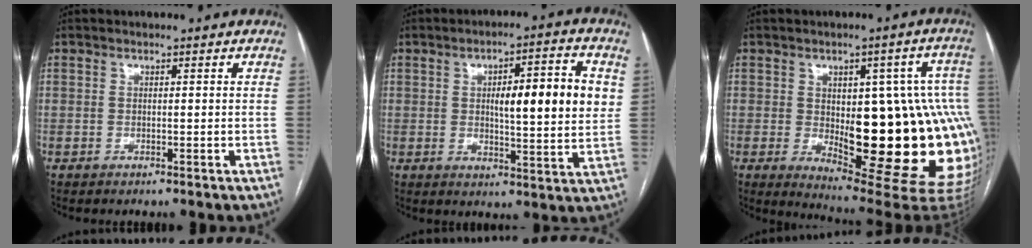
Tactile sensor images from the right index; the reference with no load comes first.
{"total": 12.5, "force": [2.5, 2.2, 12.0], "torque": [-0.170, 0.013, 0.035]}
{"total": 24.4, "force": [-2.6, 7.2, 23.2], "torque": [-0.216, 0.015, -0.009]}